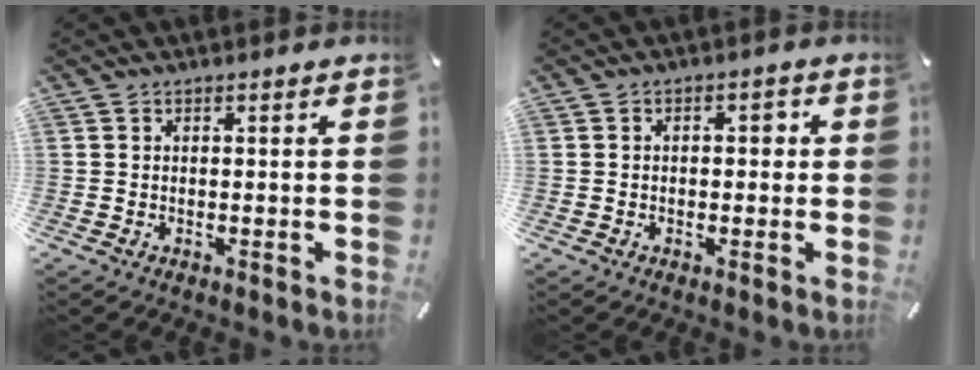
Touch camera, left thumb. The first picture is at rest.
{"total": 2.8, "force": [0.0, 1.9, 2.0], "torque": [-0.026, 0.005, -0.008]}